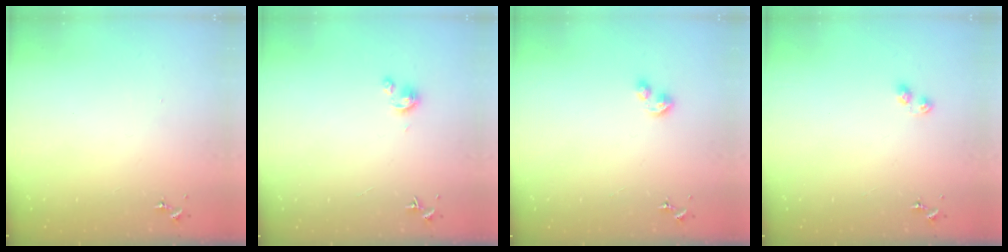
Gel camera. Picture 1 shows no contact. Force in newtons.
{"total": 2.8, "press": 2.8, "slide": 0.3}
{"total": 4.2, "press": 4.2, "slide": 0.4}
{"total": 3.2, "press": 3.2, "slide": 0.4}